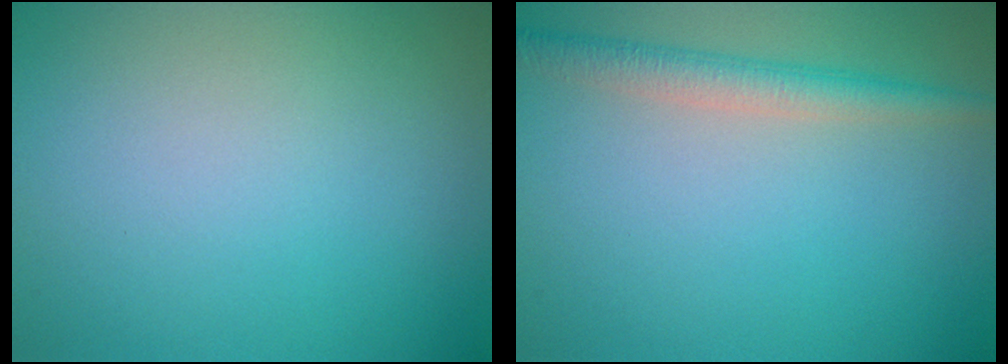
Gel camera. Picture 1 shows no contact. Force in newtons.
{"total": 3.0, "press": 3.0, "slide": 0.1}